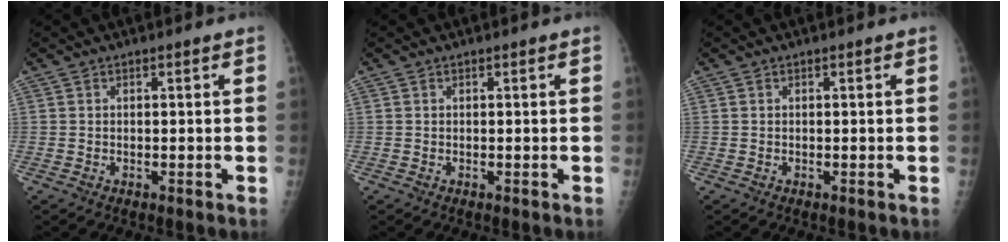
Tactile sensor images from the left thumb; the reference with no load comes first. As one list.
[{"total": 0.0}, {"total": 0.0}]